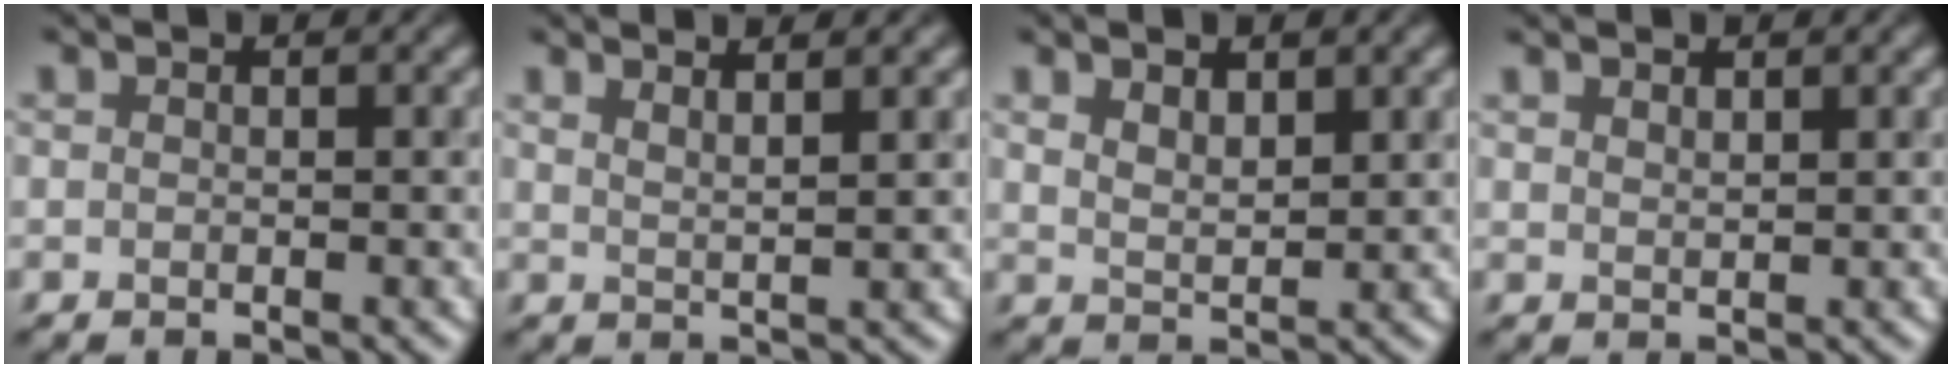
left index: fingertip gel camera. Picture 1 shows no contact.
{"total": 3.0, "force": [2.2, 0.8, 1.9], "torque": [-0.008, 0.015, 0.014]}
{"total": 3.1, "force": [1.8, 1.2, 2.2], "torque": [-0.043, -0.004, 0.037]}
{"total": 1.2, "force": [1.1, 0.2, 0.4], "torque": [-0.008, 0.000, 0.020]}